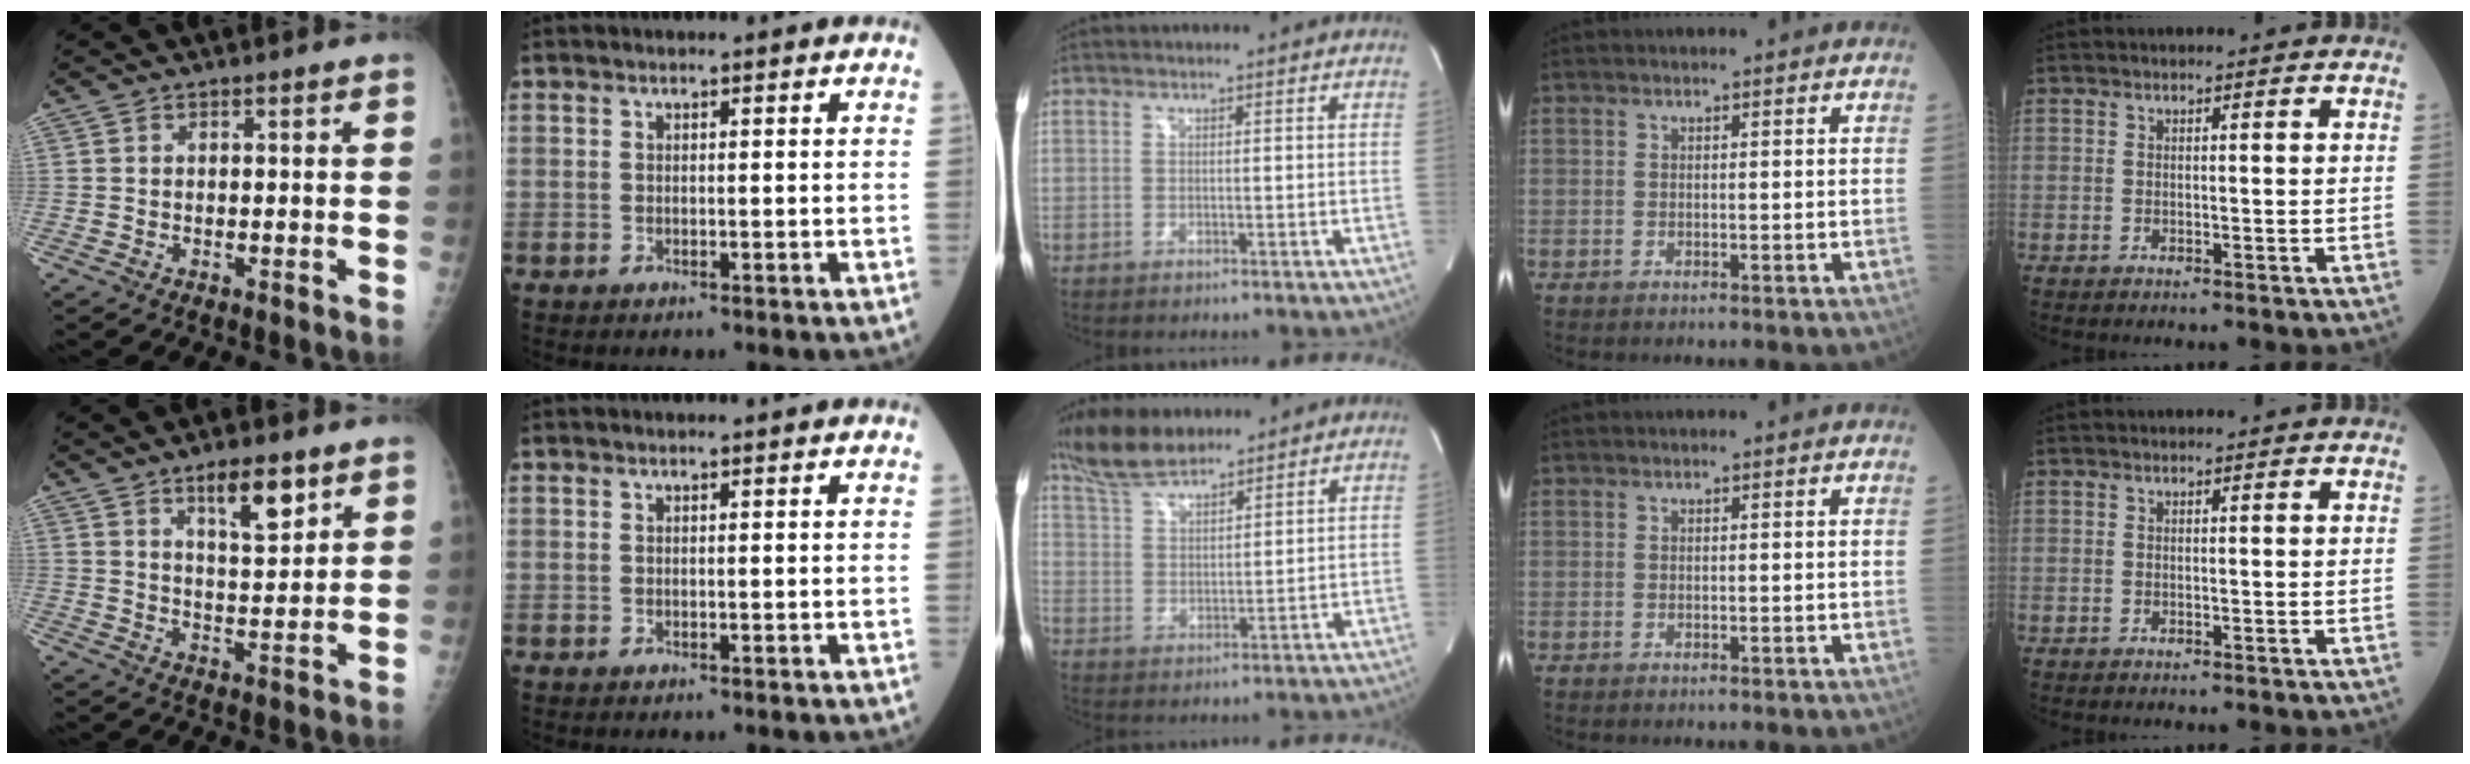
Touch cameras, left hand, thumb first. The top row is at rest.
{"thumb": {"total": 8.5, "force": [5.1, 2.7, 6.2], "torque": [-0.085, -0.035, 0.086]}, "middle": {"total": 9.2, "force": [7.9, 2.3, 4.1], "torque": [-0.089, 0.015, 0.156]}}